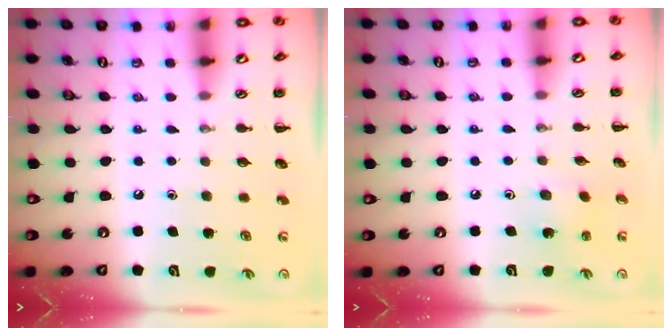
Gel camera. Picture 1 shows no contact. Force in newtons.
{"total": 1.9, "press": 1.7, "slide": 0.7}